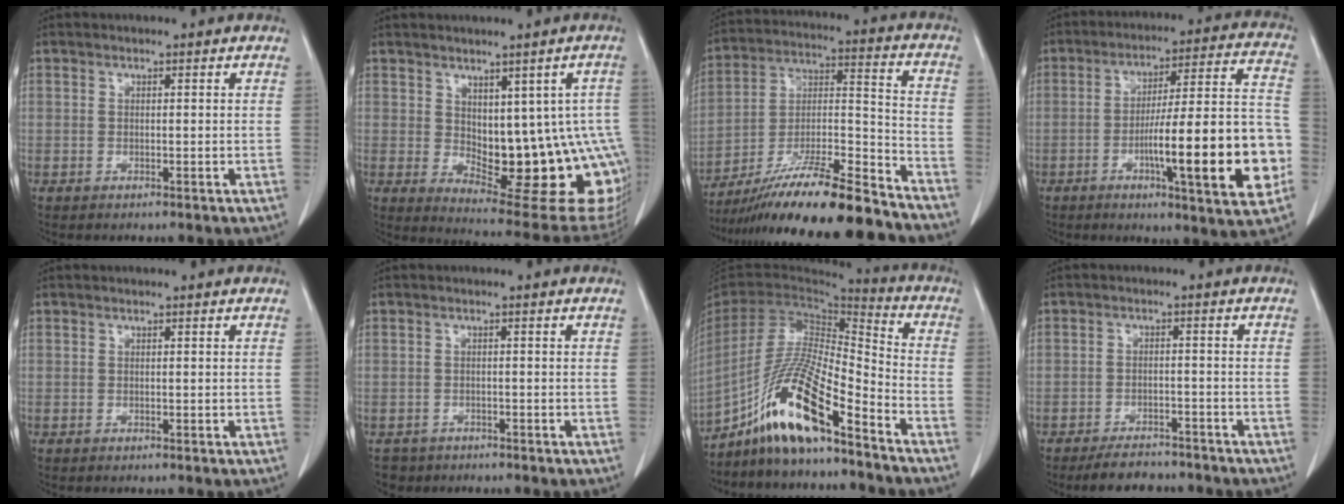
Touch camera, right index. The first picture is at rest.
{"total": 18.4, "force": [-2.0, 7.0, 16.8], "torque": [-0.147, 0.004, 0.001]}
{"total": 22.6, "force": [-18.9, 1.2, 12.2], "torque": [-0.207, -0.008, -0.325]}
{"total": 20.6, "force": [-5.5, 2.0, 19.7], "torque": [-0.245, 0.016, -0.074]}
{"total": 0.0}
{"total": 2.7, "force": [-2.0, 1.8, -0.4], "torque": [0.000, 0.004, -0.035]}
{"total": 15.9, "force": [-10.9, 1.8, 11.4], "torque": [-0.223, -0.004, -0.203]}
{"total": 5.9, "force": [-5.2, 2.4, 1.4], "torque": [-0.018, 0.001, -0.078]}